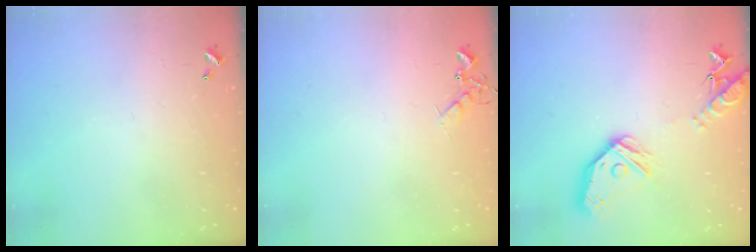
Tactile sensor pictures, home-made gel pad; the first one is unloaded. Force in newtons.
{"total": 5.8, "press": 5.7, "slide": 0.6}
{"total": 17.4, "press": 17.3, "slide": 2.0}